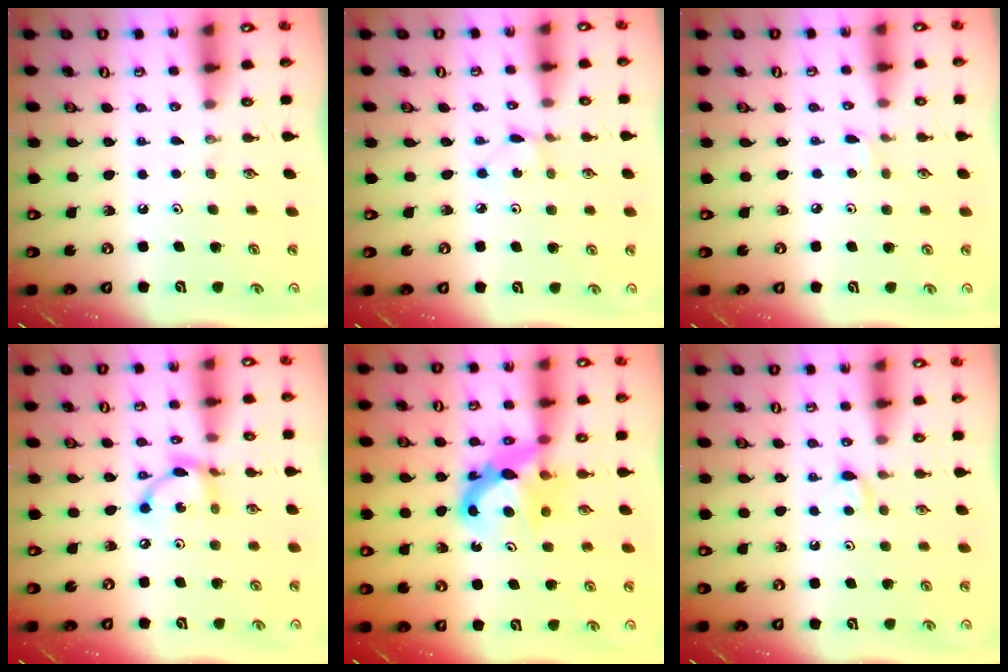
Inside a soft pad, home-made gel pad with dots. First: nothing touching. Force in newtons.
{"total": 0.9, "press": 0.9, "slide": 0.1}
{"total": 1.6, "press": 1.5, "slide": 0.2}
{"total": 8.3, "press": 8.3, "slide": 0.3}
{"total": 7.8, "press": 7.8, "slide": 0.7}
{"total": 3.9, "press": 3.9, "slide": 0.6}